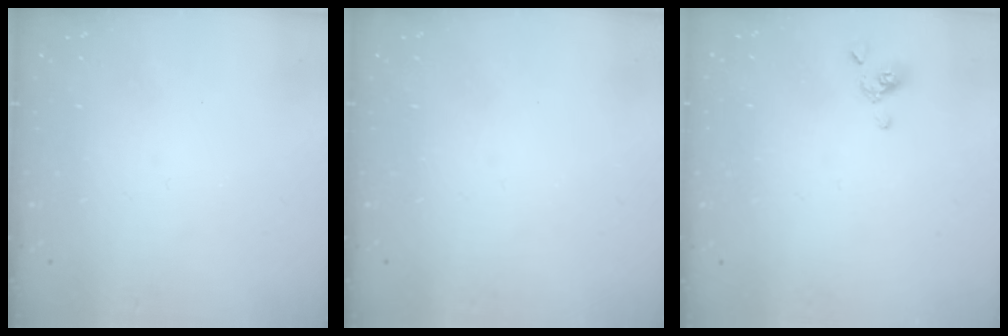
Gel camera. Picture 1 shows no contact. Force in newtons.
{"total": 0.0}
{"total": 2.3, "press": 2.2, "slide": 0.5}